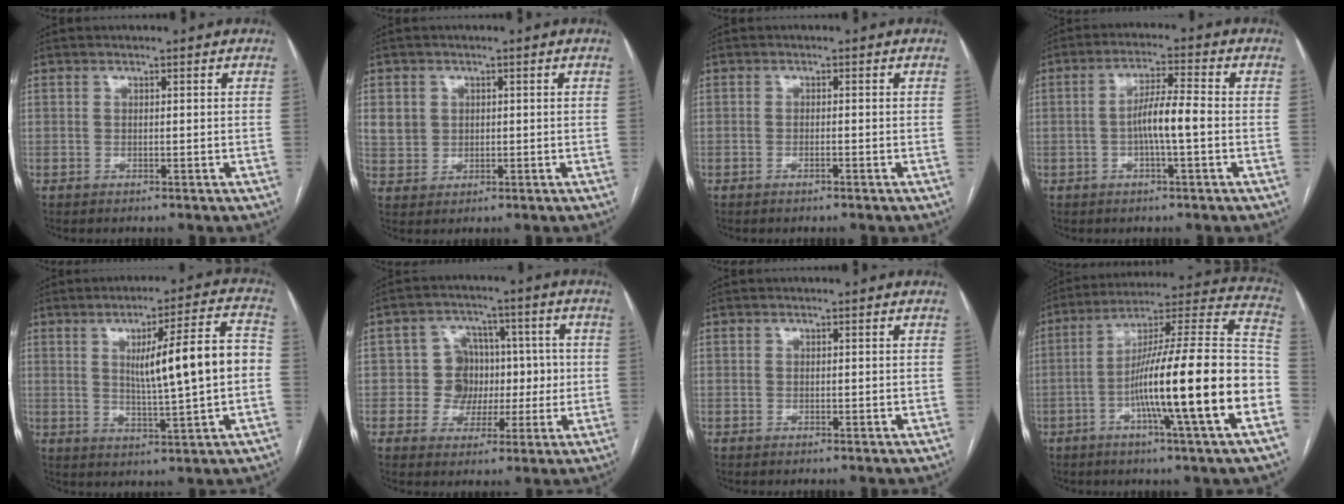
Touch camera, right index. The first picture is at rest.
{"total": 5.0, "force": [1.3, 4.6, 1.5], "torque": [-0.029, 0.010, 0.036]}
{"total": 0.8, "force": [-0.5, 0.1, 0.6], "torque": [-0.014, 0.000, -0.009]}
{"total": 6.0, "force": [-1.0, 0.4, 5.9], "torque": [-0.112, 0.009, -0.020]}
{"total": 12.5, "force": [0.7, 0.9, 12.4], "torque": [-0.183, 0.018, 0.016]}
{"total": 8.1, "force": [-0.1, 7.6, 2.8], "torque": [-0.025, 0.042, 0.002]}
{"total": 0.0}
{"total": 23.1, "force": [-6.7, -0.4, 22.0], "torque": [-0.303, 0.003, -0.120]}